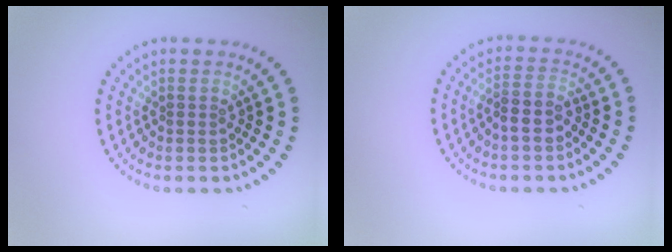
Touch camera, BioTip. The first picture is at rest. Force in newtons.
{"total": 2.3, "press": 2.1, "slide": 0.9}